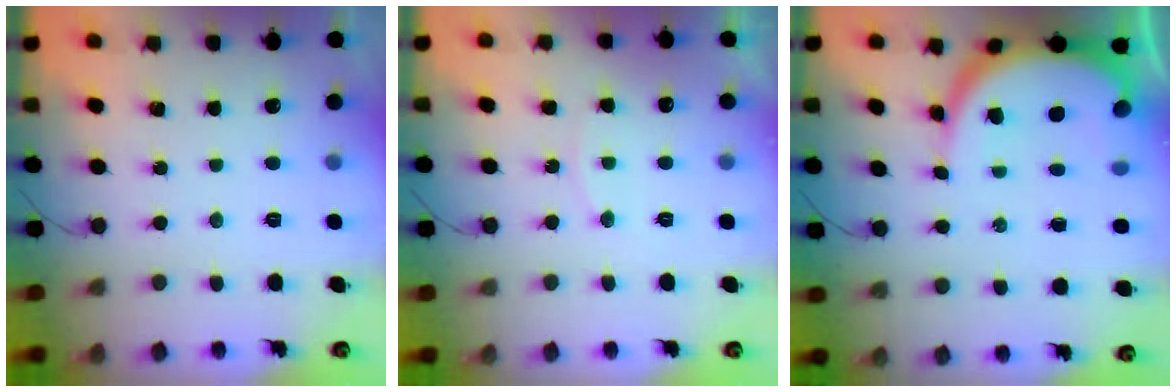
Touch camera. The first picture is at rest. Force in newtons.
{"total": 5.1, "press": 5.1, "slide": 0.5}
{"total": 10.3, "press": 10.3, "slide": 0.9}